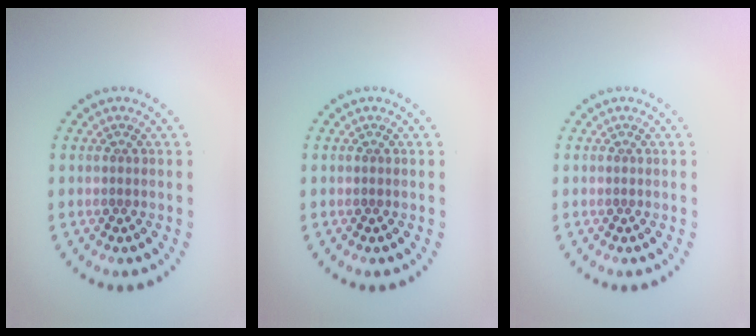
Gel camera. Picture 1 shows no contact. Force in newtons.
{"total": 0.0}
{"total": 0.0}